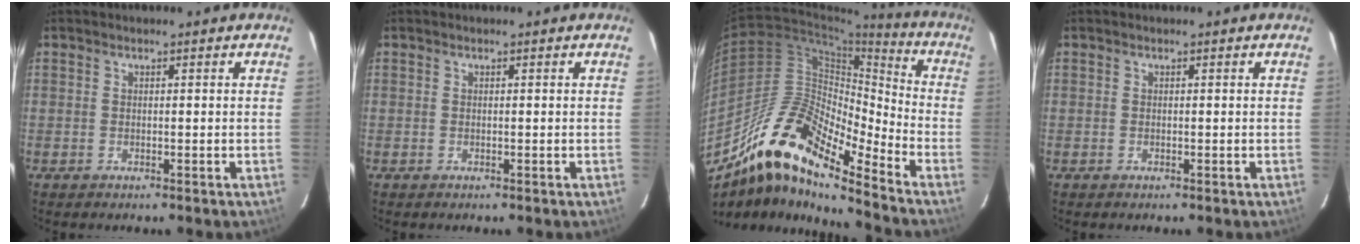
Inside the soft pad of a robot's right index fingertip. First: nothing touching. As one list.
[{"total": 0.0}, {"total": 17.0, "force": [-12.8, 3.5, 10.7], "torque": [-0.179, -0.002, -0.257]}, {"total": 0.0}]